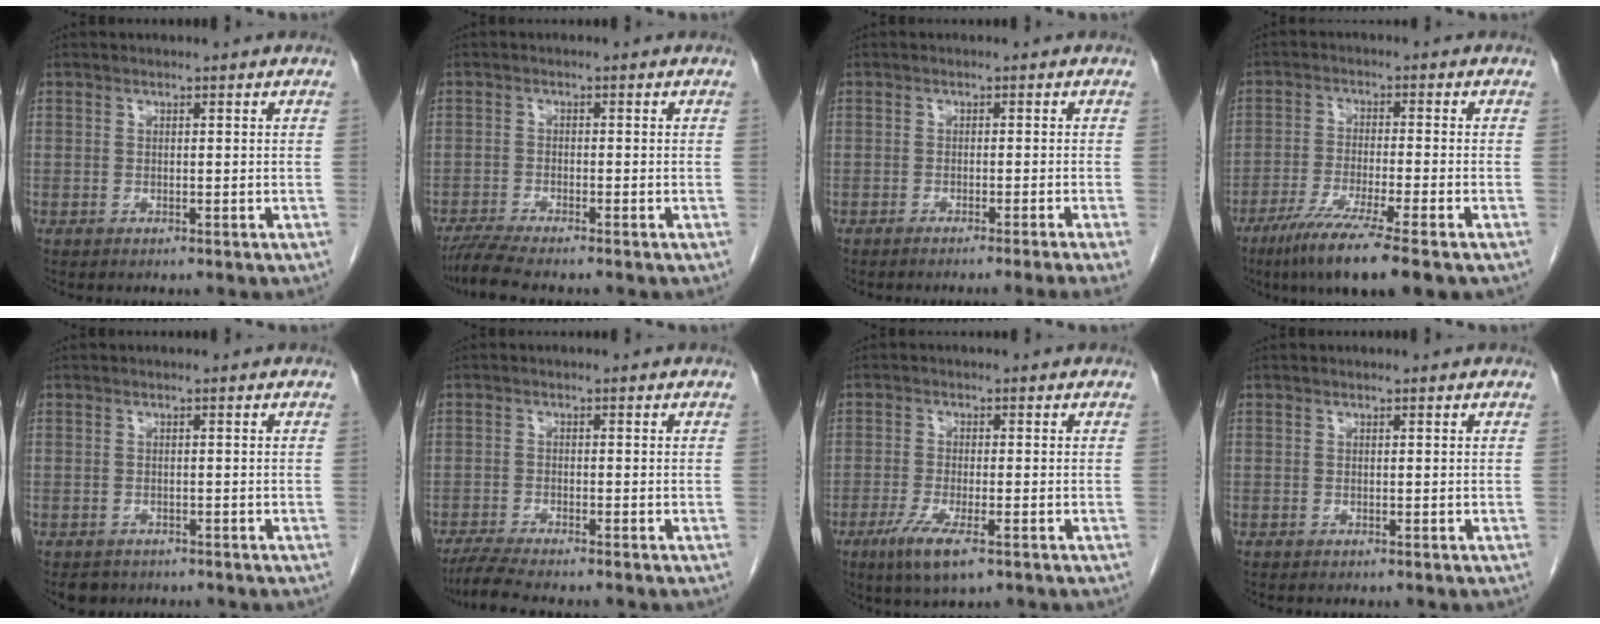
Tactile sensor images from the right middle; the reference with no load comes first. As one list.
[{"total": 4.3, "force": [-3.7, -0.5, 2.1], "torque": [-0.047, -0.018, -0.071]}, {"total": 4.9, "force": [-3.7, -1.7, 2.7], "torque": [-0.020, 0.000, -0.049]}, {"total": 10.2, "force": [-6.9, -0.4, 7.5], "torque": [-0.135, -0.032, -0.114]}, {"total": 2.6, "force": [-2.0, 1.6, 0.4], "torque": [-0.012, -0.001, -0.027]}, {"total": 4.4, "force": [-3.8, -0.4, 2.2], "torque": [-0.047, -0.018, -0.070]}, {"total": 6.9, "force": [-4.0, 0.9, 5.5], "torque": [-0.114, -0.020, -0.070]}, {"total": 0.0}]